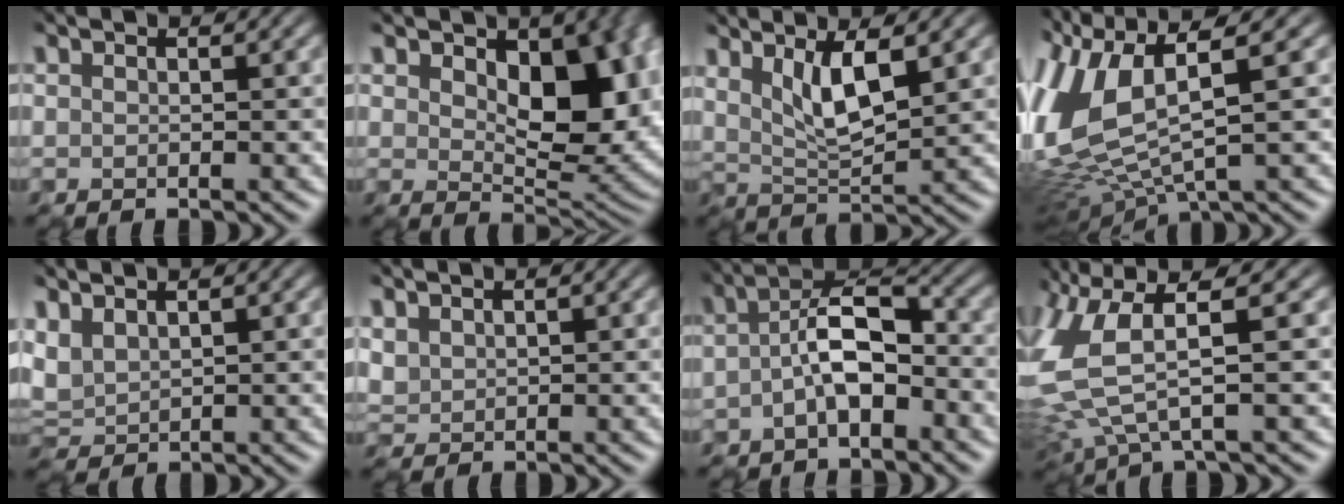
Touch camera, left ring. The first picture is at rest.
{"total": 9.6, "force": [2.1, 5.7, 7.4], "torque": [-0.103, -0.011, 0.039]}
{"total": 3.9, "force": [1.5, 1.2, 3.4], "torque": [-0.072, -0.007, 0.030]}
{"total": 9.4, "force": [1.7, 3.8, 8.4], "torque": [-0.203, 0.001, 0.031]}
{"total": 2.0, "force": [1.2, 1.3, 1.0], "torque": [-0.036, 0.010, 0.028]}
{"total": 1.2, "force": [0.8, 0.9, 0.0], "torque": [-0.007, 0.003, 0.020]}
{"total": 4.9, "force": [-1.0, 2.2, 4.2], "torque": [-0.076, 0.014, -0.028]}
{"total": 6.4, "force": [0.8, 2.4, 5.9], "torque": [-0.153, 0.003, 0.011]}